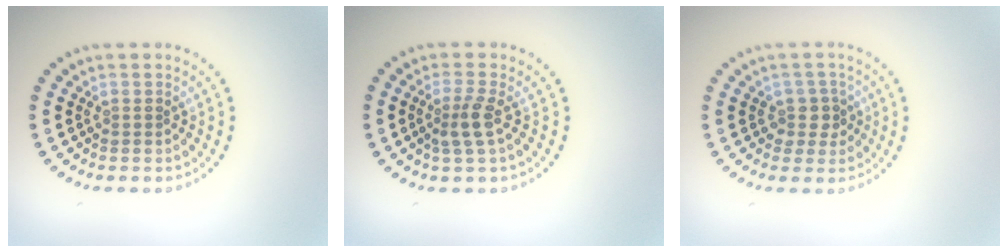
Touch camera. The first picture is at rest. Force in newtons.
{"total": 2.2, "press": 1.7, "slide": 1.3}
{"total": 2.0, "press": 1.7, "slide": 1.2}